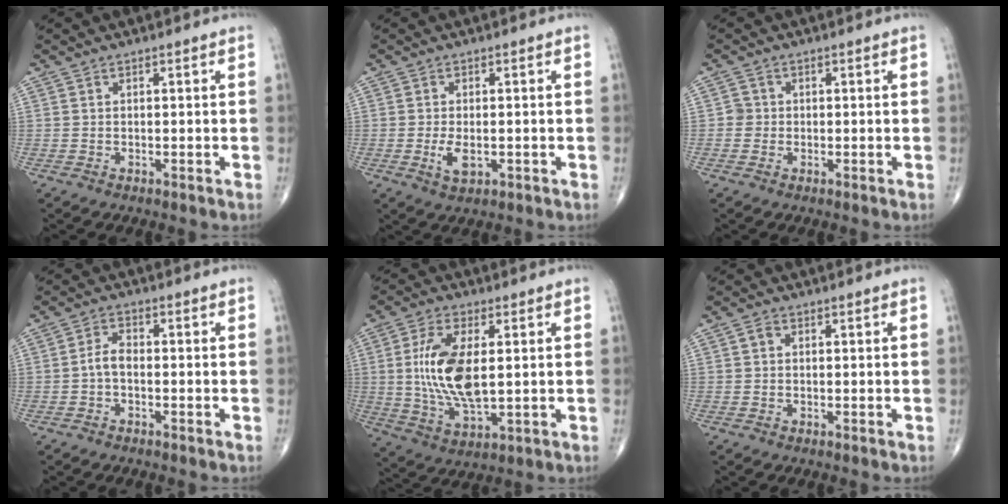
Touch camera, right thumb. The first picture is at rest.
{"total": 3.8, "force": [-0.8, 1.9, 3.2], "torque": [-0.062, -0.006, -0.013]}
{"total": 1.7, "force": [-0.2, 1.7, 0.2], "torque": [0.010, 0.007, -0.008]}
{"total": 3.0, "force": [-0.8, 1.6, 2.4], "torque": [-0.044, 0.014, -0.021]}
{"total": 13.6, "force": [1.3, 6.1, 12.1], "torque": [-0.244, -0.013, 0.032]}
{"total": 1.2, "force": [0.2, 1.0, 0.7], "torque": [-0.010, 0.005, 0.003]}